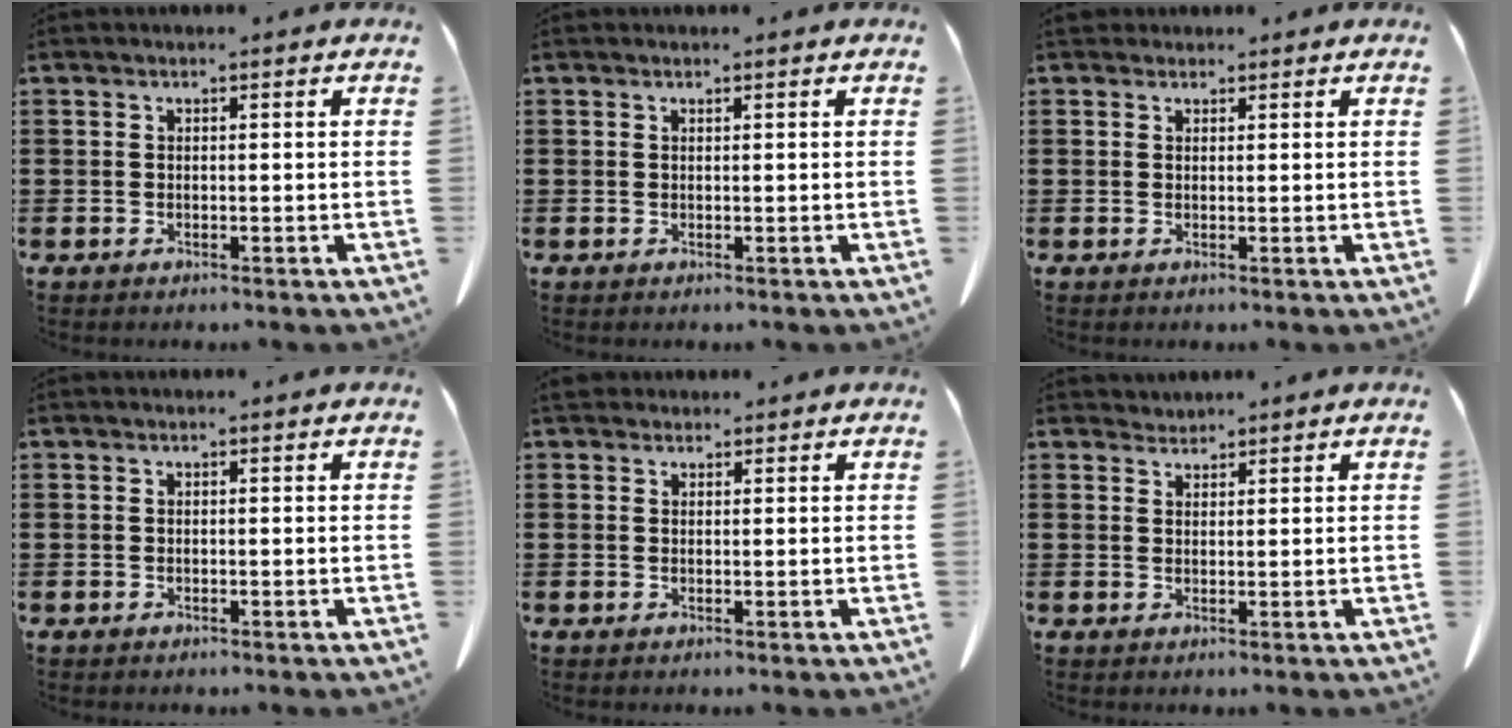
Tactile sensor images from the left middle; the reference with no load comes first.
{"total": 0.0}
{"total": 1.0, "force": [0.9, 0.6, 0.1], "torque": [-0.005, 0.004, 0.017]}
{"total": 0.0}
{"total": 1.5, "force": [1.2, 0.8, 0.3], "torque": [-0.011, 0.006, 0.024]}
{"total": 1.3, "force": [1.3, 0.2, -0.2], "torque": [0.000, 0.003, 0.025]}